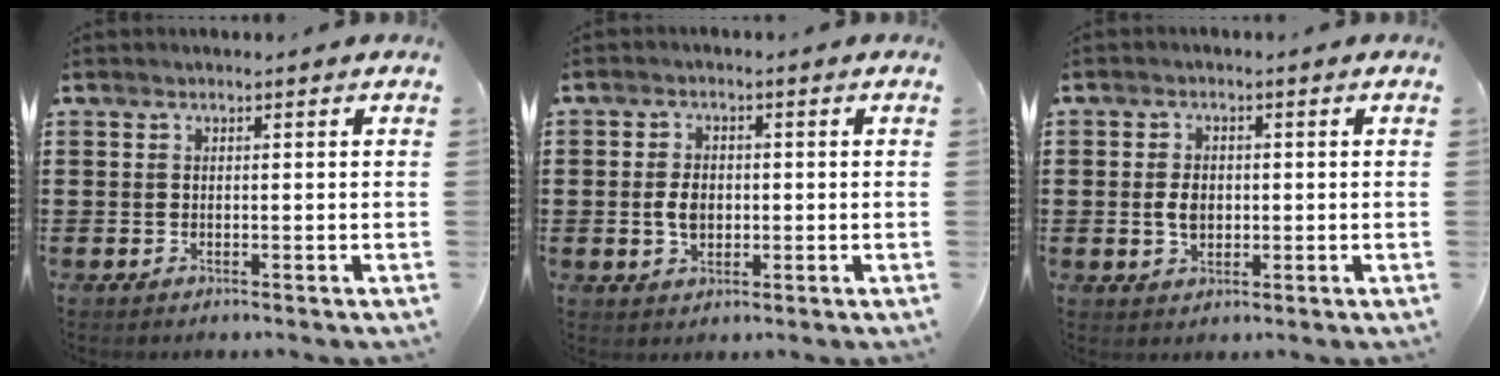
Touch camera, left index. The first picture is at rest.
{"total": 3.8, "force": [-0.2, 2.5, 2.9], "torque": [-0.065, 0.003, -0.006]}
{"total": 3.5, "force": [0.0, 2.2, 2.7], "torque": [-0.053, 0.007, 0.000]}